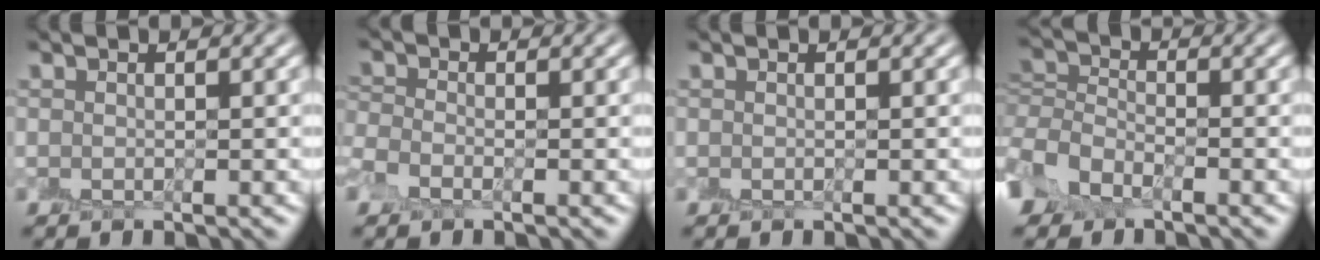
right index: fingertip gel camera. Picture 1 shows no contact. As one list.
[{"total": 1.7, "force": [-1.2, 1.0, 0.6], "torque": [-0.013, 0.004, -0.027]}, {"total": 0.0}, {"total": 4.8, "force": [-2.8, 3.2, 2.2], "torque": [-0.044, -0.003, -0.065]}]